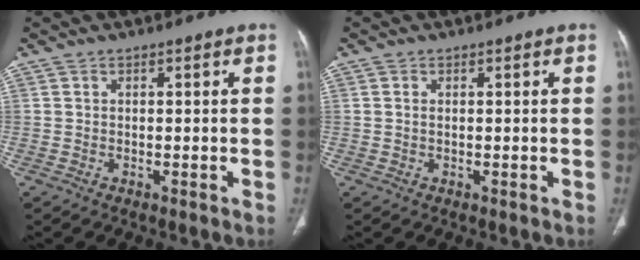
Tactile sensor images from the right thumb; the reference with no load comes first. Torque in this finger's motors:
{"motor_torque": [-0.18, -0.04, -0.31, 0.16, -0.02]}